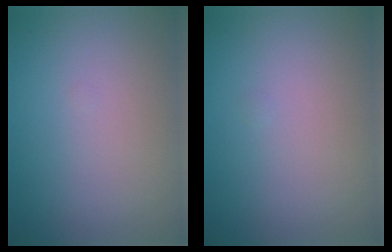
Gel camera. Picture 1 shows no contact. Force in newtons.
{"total": 0.0}